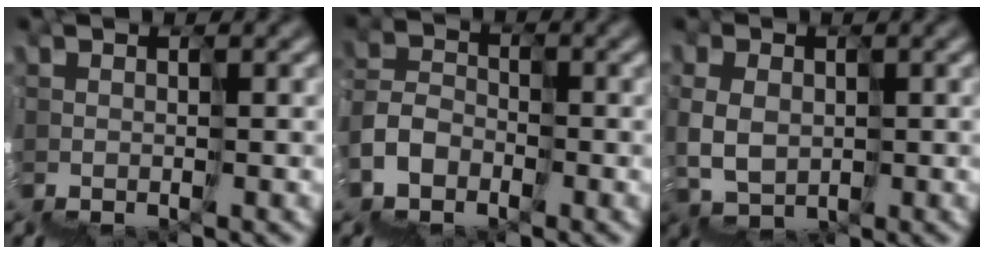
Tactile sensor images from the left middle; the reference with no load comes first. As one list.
[{"total": 3.6, "force": [-2.8, 1.0, -2.0], "torque": [0.039, 0.010, -0.061]}, {"total": 1.9, "force": [0.1, 1.9, 0.3], "torque": [0.016, 0.013, 0.013]}]